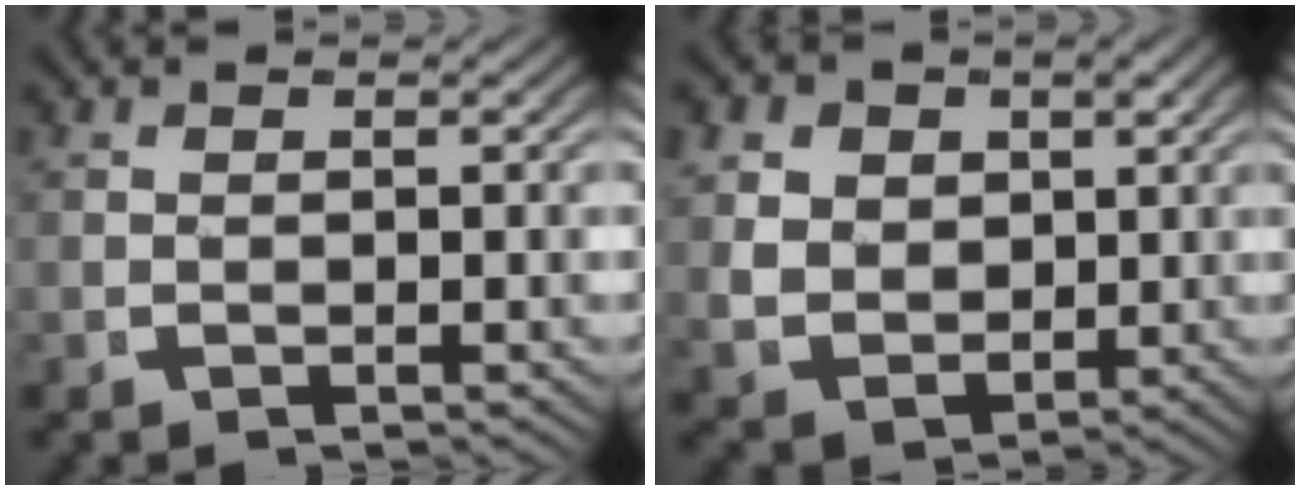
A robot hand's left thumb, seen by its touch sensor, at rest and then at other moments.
{"total": 7.2, "force": [0.6, 6.0, 4.0], "torque": [-0.101, -0.040, 0.031]}